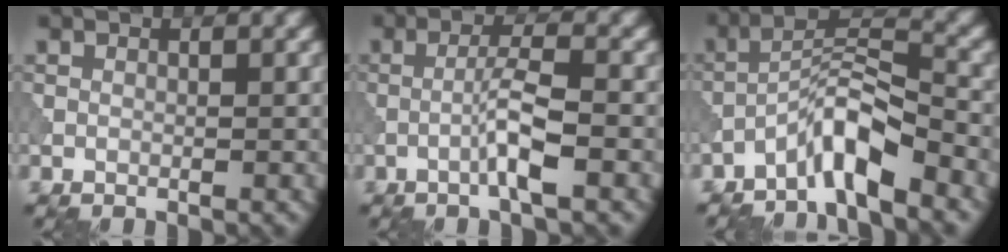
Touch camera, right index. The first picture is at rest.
{"total": 3.5, "force": [-1.1, 0.1, 3.3], "torque": [-0.062, 0.011, -0.027]}
{"total": 5.2, "force": [-3.8, 0.9, 3.5], "torque": [-0.062, 0.013, -0.079]}